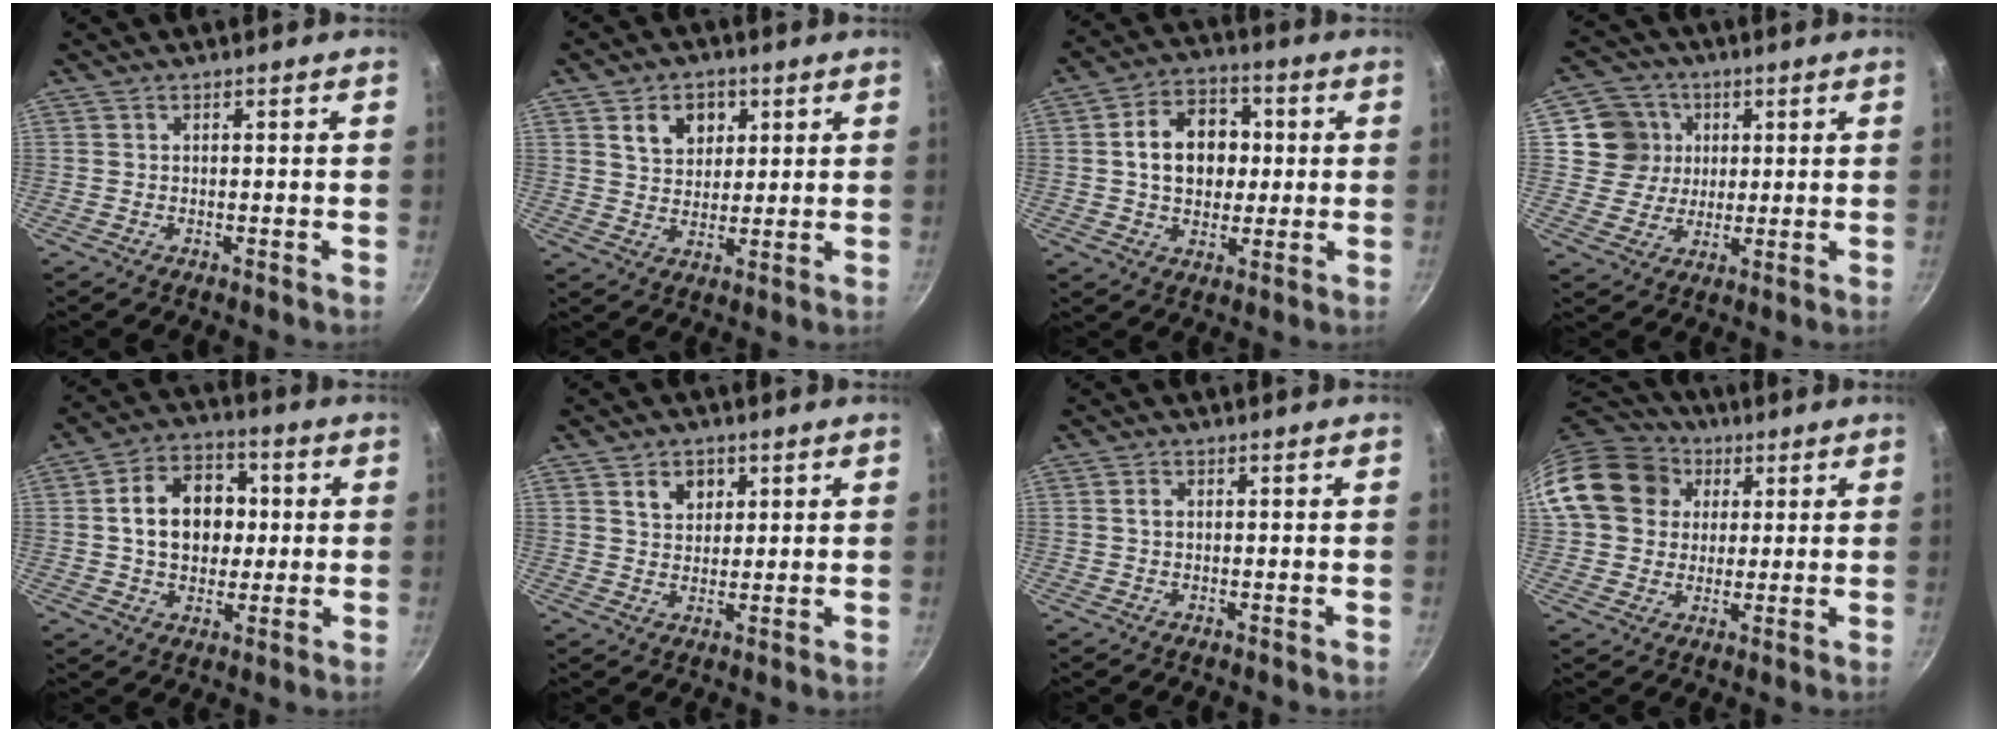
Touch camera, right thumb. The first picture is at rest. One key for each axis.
{"total": 9.0, "fx": 3.1, "fy": 6.7, "fz": 5.1, "tx": -0.060, "ty": 0.000, "tz": 0.050}
{"total": 12.6, "fx": 1.3, "fy": 9.6, "fz": 8.1, "tx": -0.095, "ty": 0.018, "tz": 0.011}
{"total": 9.4, "fx": 2.4, "fy": 8.8, "fz": 2.3, "tx": -0.004, "ty": 0.004, "tz": 0.037}
{"total": 13.6, "fx": 1.4, "fy": 10.3, "fz": 8.7, "tx": -0.105, "ty": 0.020, "tz": 0.014}
{"total": 5.0, "fx": 2.1, "fy": 3.9, "fz": 2.4, "tx": -0.015, "ty": -0.004, "tz": 0.035}
{"total": 1.4, "fx": 0.2, "fy": 1.1, "fz": 0.9, "tx": -0.015, "ty": 0.006, "tz": 0.004}
{"total": 16.6, "fx": 4.5, "fy": 14.0, "fz": 7.5, "tx": -0.121, "ty": 0.022, "tz": 0.073}